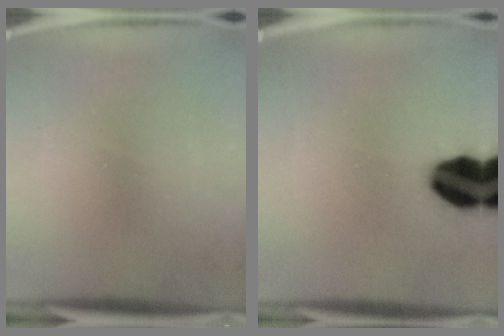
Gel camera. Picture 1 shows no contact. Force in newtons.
{"total": 16.3}